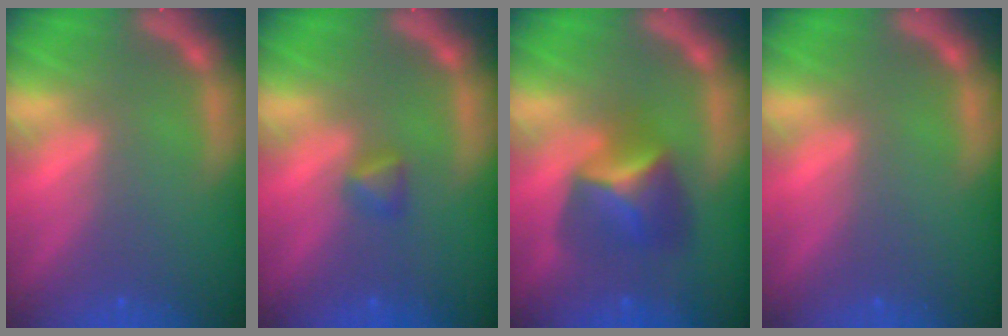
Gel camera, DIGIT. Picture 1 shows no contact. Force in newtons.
{"total": 1.4}
{"total": 4.9}
{"total": 0.0}